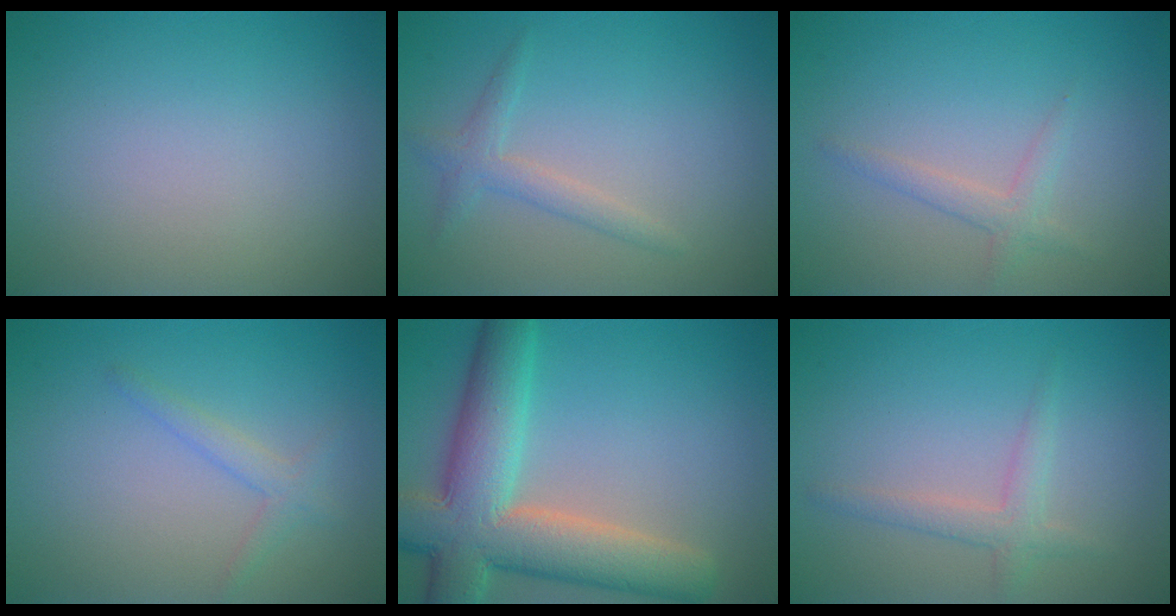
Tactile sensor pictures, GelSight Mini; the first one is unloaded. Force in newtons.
{"total": 1.9, "press": 1.9, "slide": 0.0}
{"total": 1.6, "press": 1.6, "slide": 0.1}
{"total": 1.6, "press": 1.6, "slide": 0.1}
{"total": 10.2, "press": 10.1, "slide": 0.9}
{"total": 2.0, "press": 2.0, "slide": 0.1}